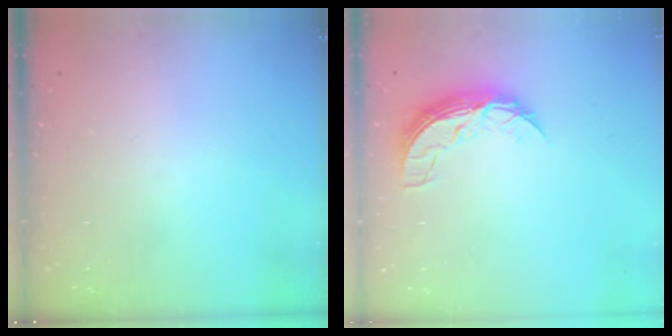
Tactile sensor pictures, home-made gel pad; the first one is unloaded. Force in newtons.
{"total": 8.0, "press": 8.0, "slide": 0.5}